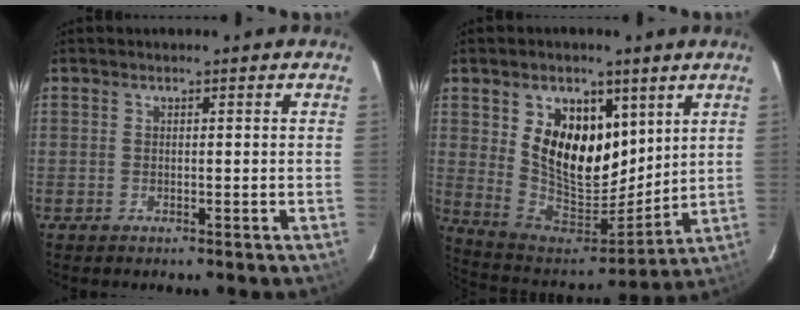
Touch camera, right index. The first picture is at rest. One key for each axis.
{"total": 16.1, "fx": 6.1, "fy": 10.5, "fz": 10.6, "tx": -0.202, "ty": -0.006, "tz": 0.126}